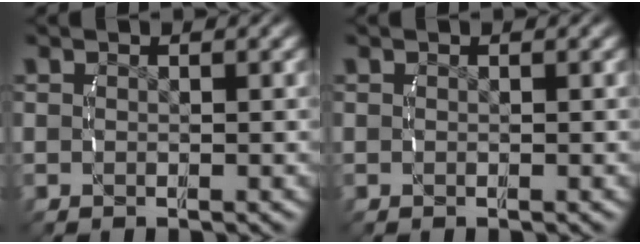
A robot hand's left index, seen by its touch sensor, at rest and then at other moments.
{"total": 0.0}